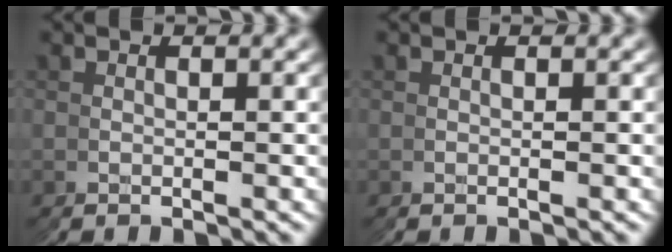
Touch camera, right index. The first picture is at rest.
{"total": 0.0}